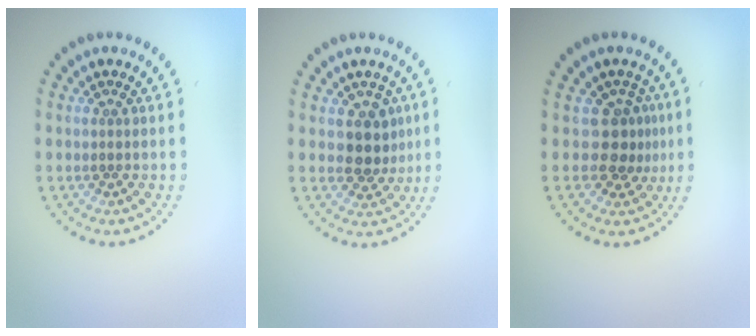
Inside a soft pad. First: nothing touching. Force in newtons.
{"total": 2.9, "press": 2.5, "slide": 1.4}
{"total": 2.5, "press": 1.9, "slide": 1.6}